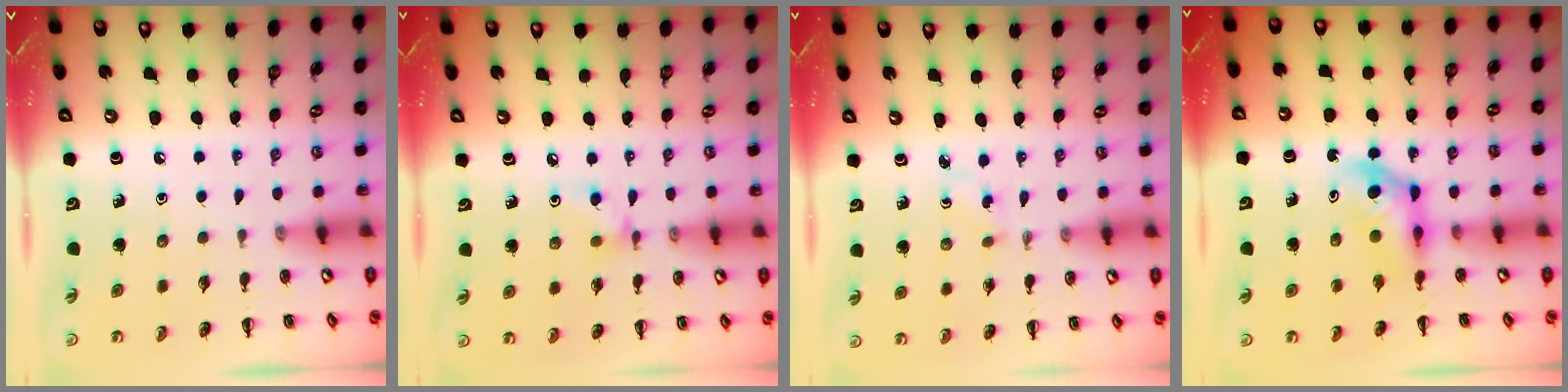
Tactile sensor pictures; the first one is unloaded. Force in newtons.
{"total": 3.9, "press": 3.8, "slide": 0.8}
{"total": 1.7, "press": 1.5, "slide": 0.8}
{"total": 5.2, "press": 5.1, "slide": 1.1}